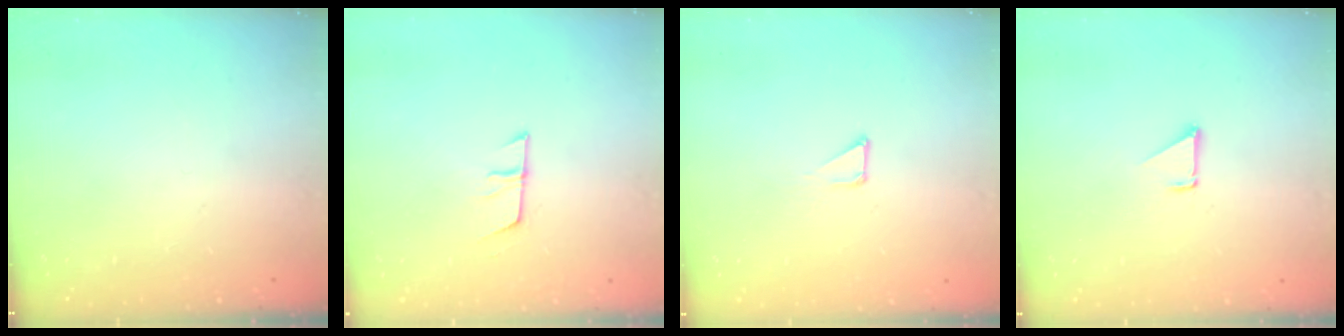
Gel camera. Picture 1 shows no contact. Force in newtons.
{"total": 7.2, "press": 7.1, "slide": 0.5}
{"total": 1.2, "press": 1.2, "slide": 0.0}
{"total": 1.5, "press": 1.5, "slide": 0.1}